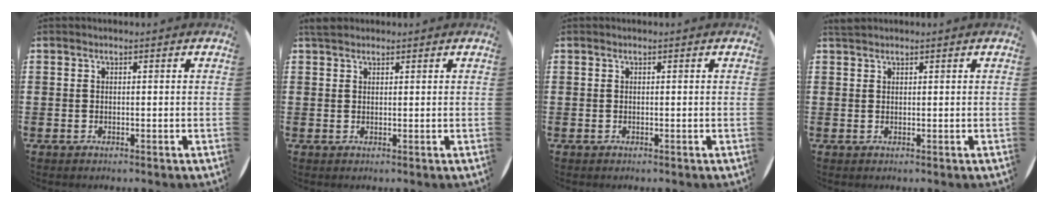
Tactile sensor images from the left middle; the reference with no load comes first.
{"total": 1.7, "force": [1.5, 0.7, 0.3], "torque": [0.000, 0.003, 0.027]}
{"total": 0.0}
{"total": 1.0, "force": [0.9, 0.2, 0.0], "torque": [-0.002, 0.004, 0.018]}